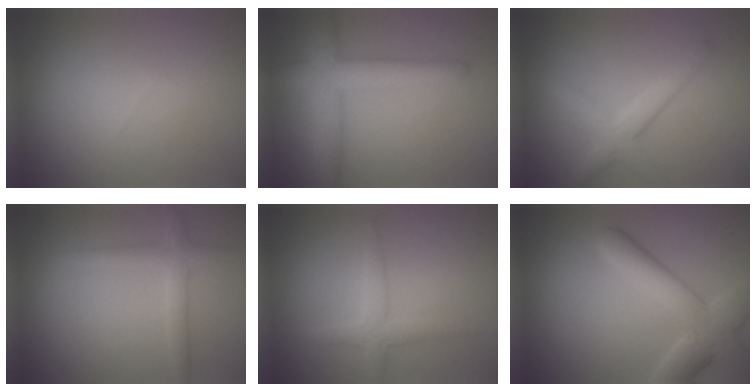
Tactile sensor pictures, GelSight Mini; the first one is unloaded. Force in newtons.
{"total": 5.2, "press": 5.2, "slide": 0.3}
{"total": 3.2, "press": 3.1, "slide": 0.1}
{"total": 2.2, "press": 2.2, "slide": 0.1}
{"total": 2.2, "press": 2.2, "slide": 0.1}
{"total": 6.5, "press": 6.5, "slide": 0.4}